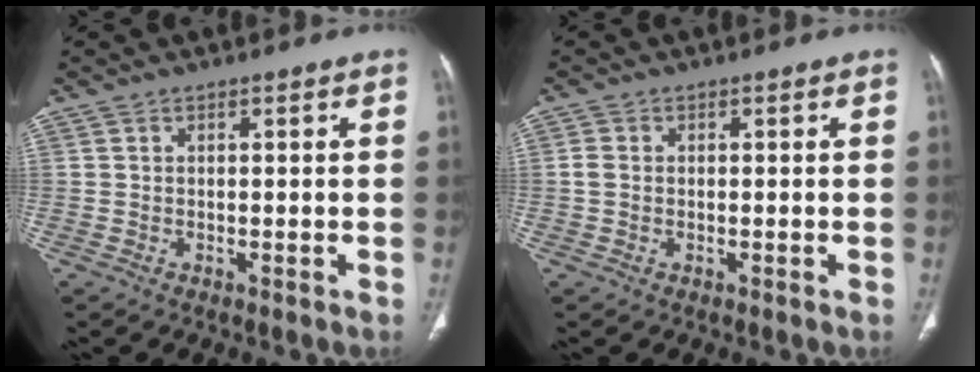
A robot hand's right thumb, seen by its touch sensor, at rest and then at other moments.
{"total": 1.6, "force": [-0.1, 1.2, 1.0], "torque": [-0.024, -0.001, -0.005]}